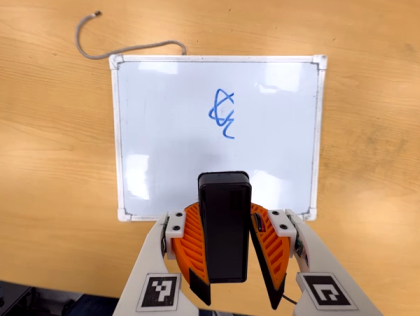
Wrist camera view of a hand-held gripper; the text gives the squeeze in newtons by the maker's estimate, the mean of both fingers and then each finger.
{"total": 9.2, "left": 9.2, "right": 9.2}